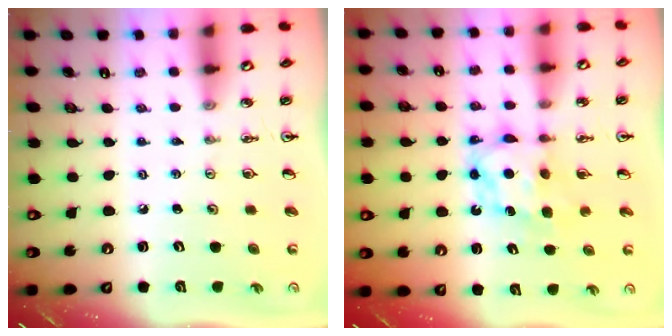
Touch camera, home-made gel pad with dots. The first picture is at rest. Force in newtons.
{"total": 6.9, "press": 6.9, "slide": 0.4}